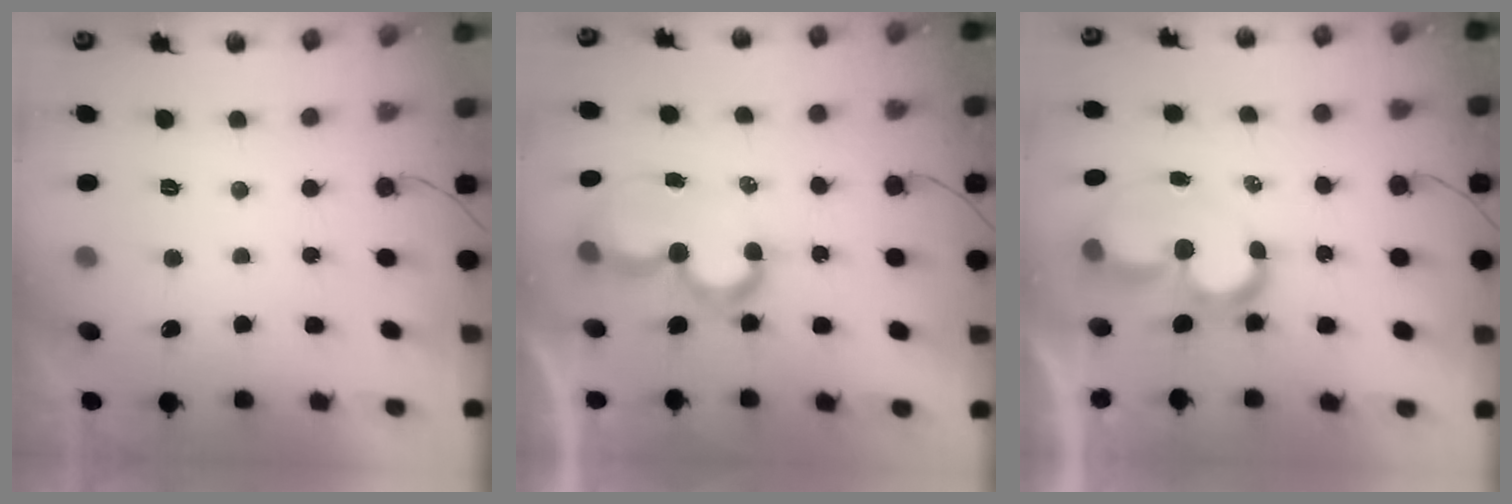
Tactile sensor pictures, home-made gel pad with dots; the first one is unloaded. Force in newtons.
{"total": 10.0, "press": 10.0, "slide": 0.9}
{"total": 8.3, "press": 8.2, "slide": 0.8}